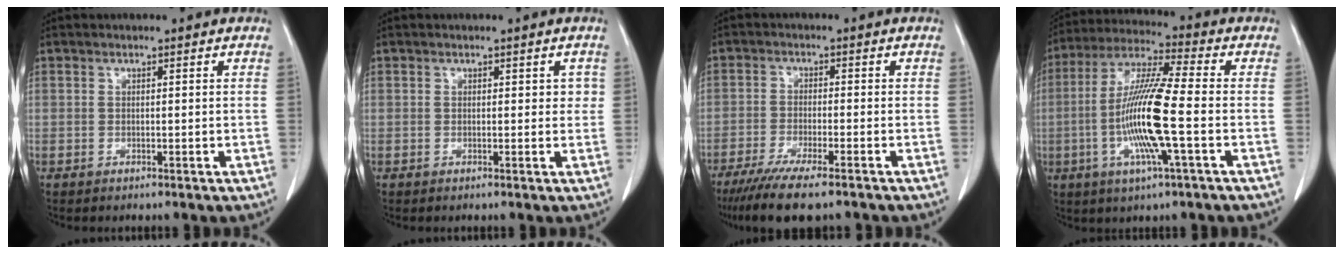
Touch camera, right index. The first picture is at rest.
{"total": 1.5, "force": [0.5, 1.1, 0.9], "torque": [-0.002, 0.007, 0.005]}
{"total": 9.7, "force": [-7.6, 0.9, 6.0], "torque": [-0.093, -0.022, -0.120]}
{"total": 13.9, "force": [-2.8, 0.3, 13.6], "torque": [-0.276, -0.007, -0.061]}